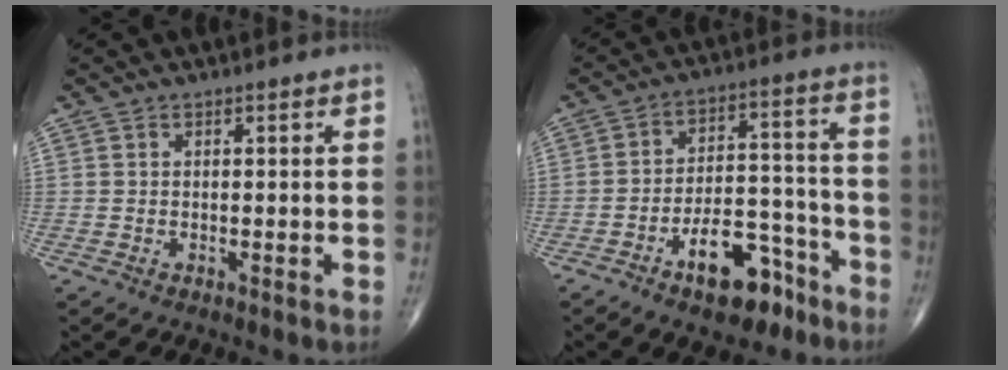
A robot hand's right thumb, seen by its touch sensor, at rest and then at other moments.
{"total": 13.0, "force": [-8.0, 6.4, 8.0], "torque": [-0.089, 0.075, -0.122]}